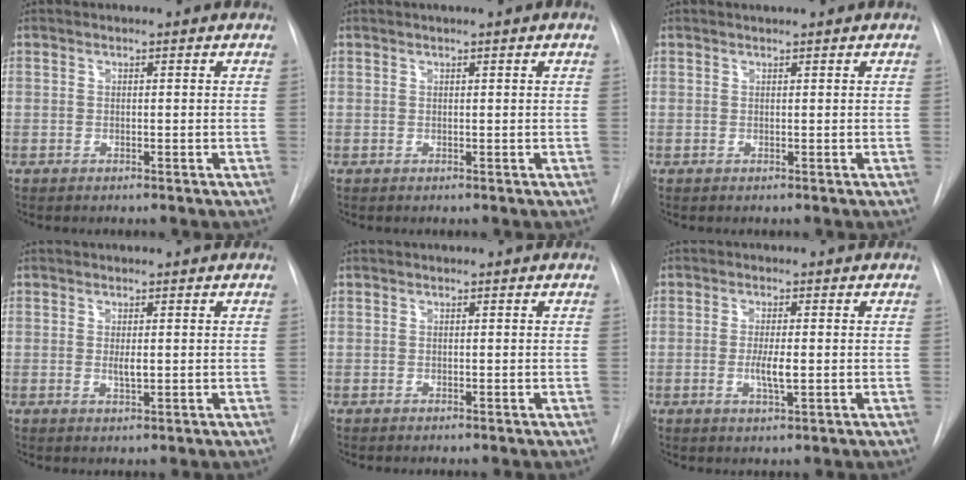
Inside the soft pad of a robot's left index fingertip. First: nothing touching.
{"total": 0.9, "force": [0.5, -0.3, 0.7], "torque": [-0.016, 0.001, 0.013]}
{"total": 0.7, "force": [0.6, -0.2, 0.2], "torque": [-0.004, 0.004, 0.015]}
{"total": 1.5, "force": [0.2, 0.4, 1.4], "torque": [-0.028, -0.003, 0.004]}
{"total": 0.0}
{"total": 3.3, "force": [-0.5, 0.5, 3.3], "torque": [-0.062, -0.005, -0.006]}